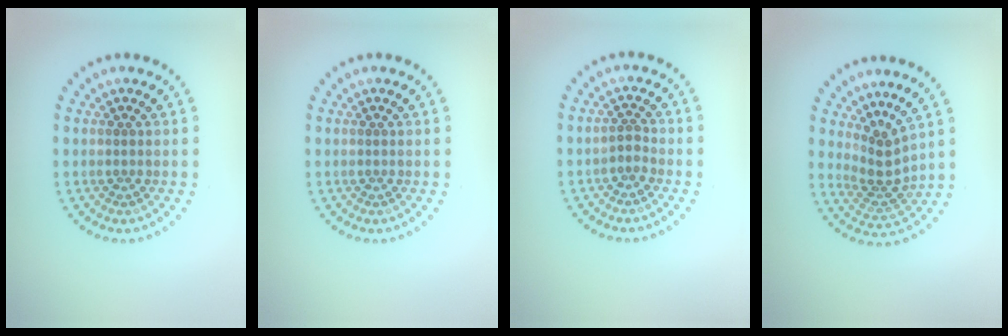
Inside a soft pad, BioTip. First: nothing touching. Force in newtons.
{"total": 0.0}
{"total": 1.0, "press": 0.8, "slide": 0.6}
{"total": 2.9, "press": 2.0, "slide": 2.1}